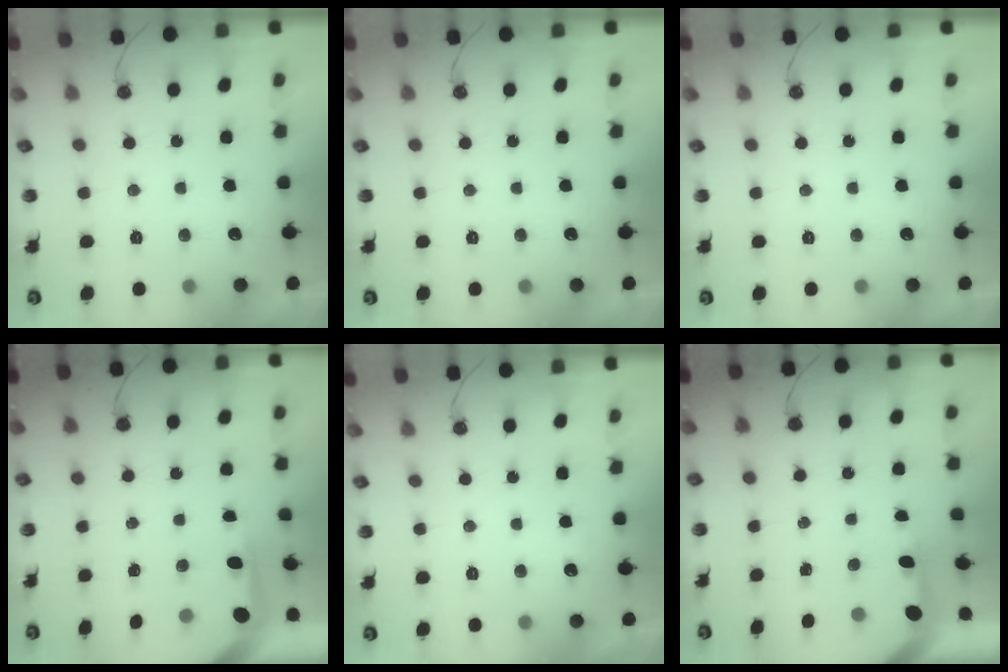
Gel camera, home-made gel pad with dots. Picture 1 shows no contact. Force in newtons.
{"total": 0.0}
{"total": 0.0}
{"total": 3.9, "press": 3.9, "slide": 0.3}
{"total": 0.8, "press": 0.5, "slide": 0.6}
{"total": 3.1, "press": 3.0, "slide": 0.3}